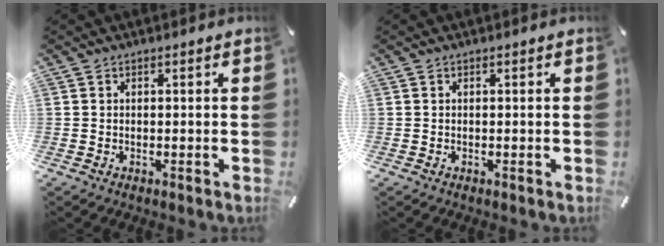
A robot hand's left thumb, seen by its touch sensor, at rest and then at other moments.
{"total": 0.0}